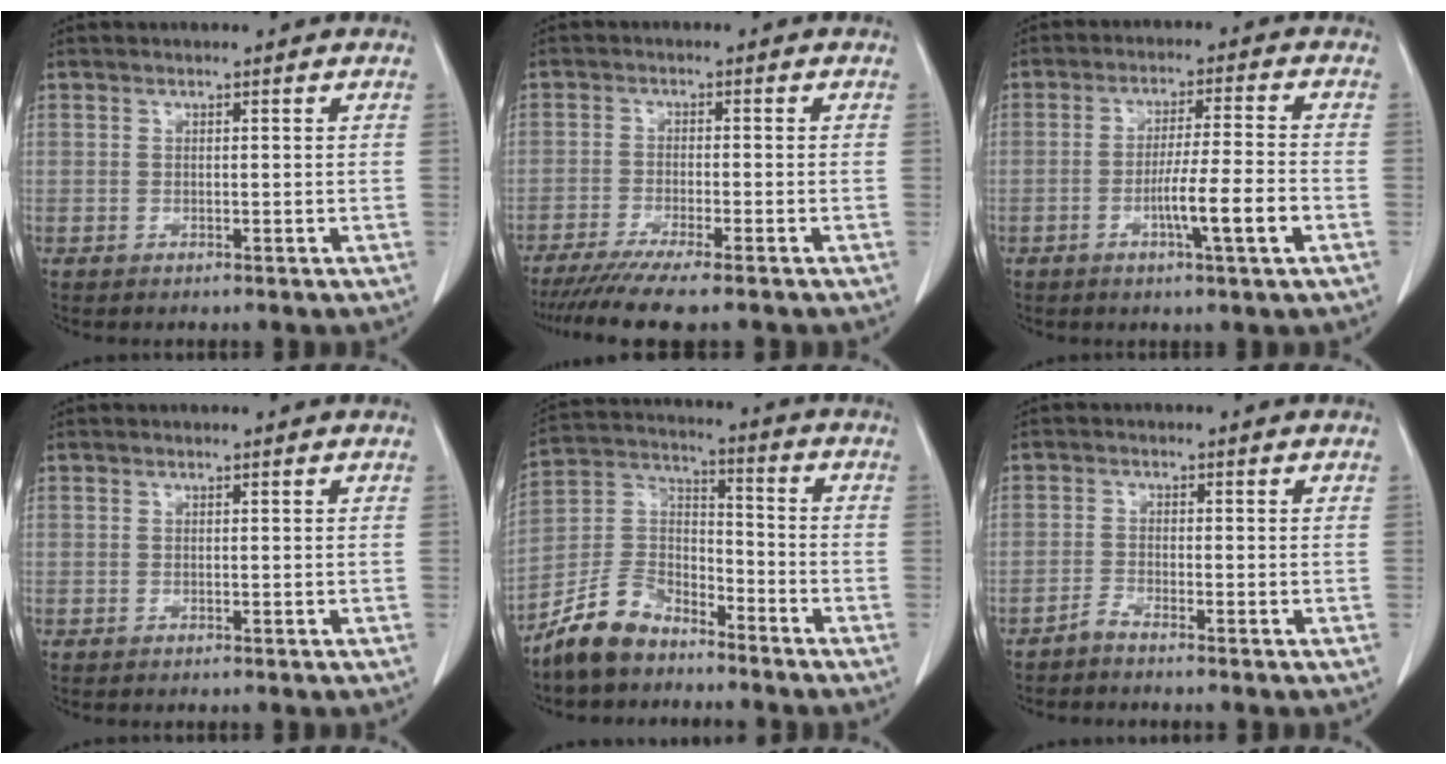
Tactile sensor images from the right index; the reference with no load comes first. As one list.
[{"total": 9.4, "force": [-7.7, -0.3, 5.4], "torque": [-0.073, -0.024, -0.122]}, {"total": 7.9, "force": [-2.9, -0.3, 7.4], "torque": [-0.121, -0.007, -0.050]}, {"total": 0.0}, {"total": 10.2, "force": [-8.2, 4.6, 3.8], "torque": [-0.084, 0.020, -0.160]}, {"total": 1.6, "force": [-1.4, -0.4, 0.4], "torque": [-0.008, 0.000, -0.031]}]